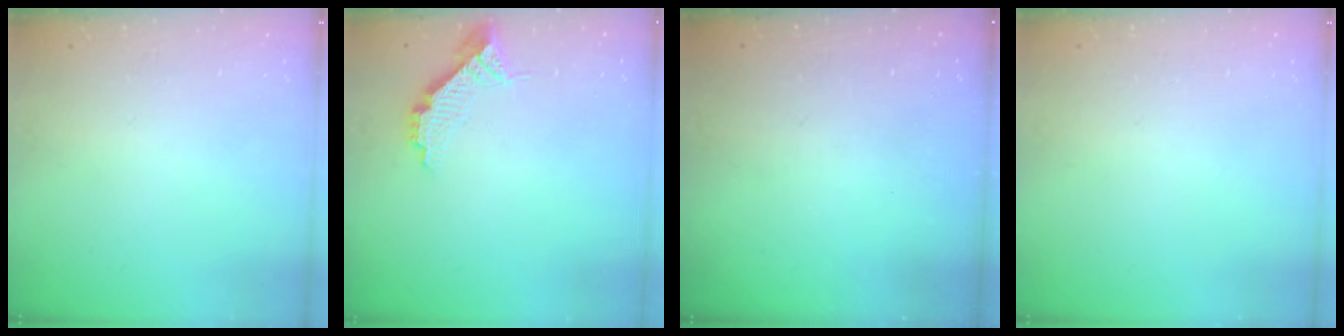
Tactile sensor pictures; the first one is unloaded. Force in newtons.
{"total": 8.7, "press": 8.7, "slide": 0.4}
{"total": 2.8, "press": 2.8, "slide": 0.3}
{"total": 0.0}